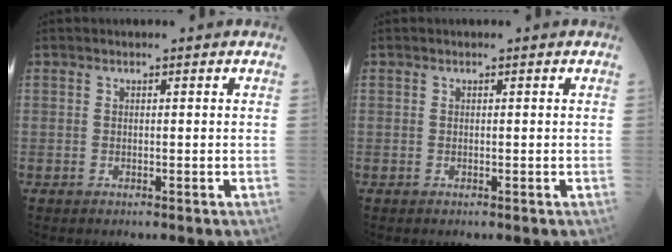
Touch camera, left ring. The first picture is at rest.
{"total": 0.0}